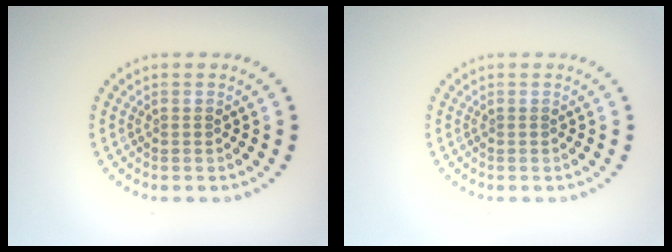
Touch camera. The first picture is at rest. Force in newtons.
{"total": 0.0}